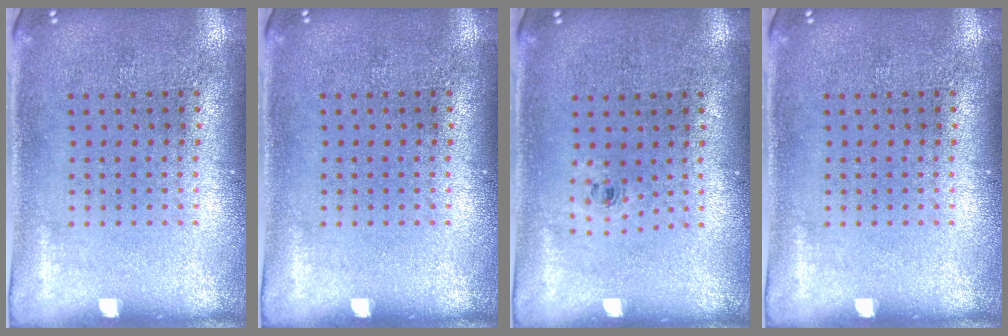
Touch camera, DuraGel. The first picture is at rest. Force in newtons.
{"total": 0.0}
{"total": 0.5, "press": 0.3, "slide": 0.4}
{"total": 0.0}